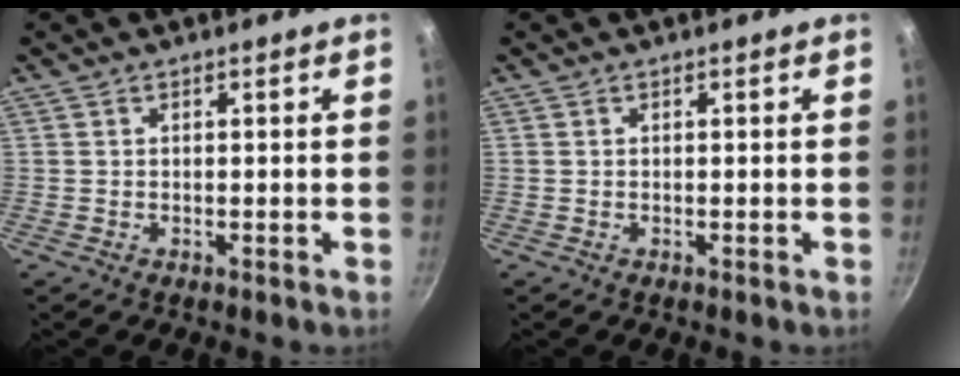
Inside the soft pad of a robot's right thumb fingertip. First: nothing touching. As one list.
[{"total": 0.0}]